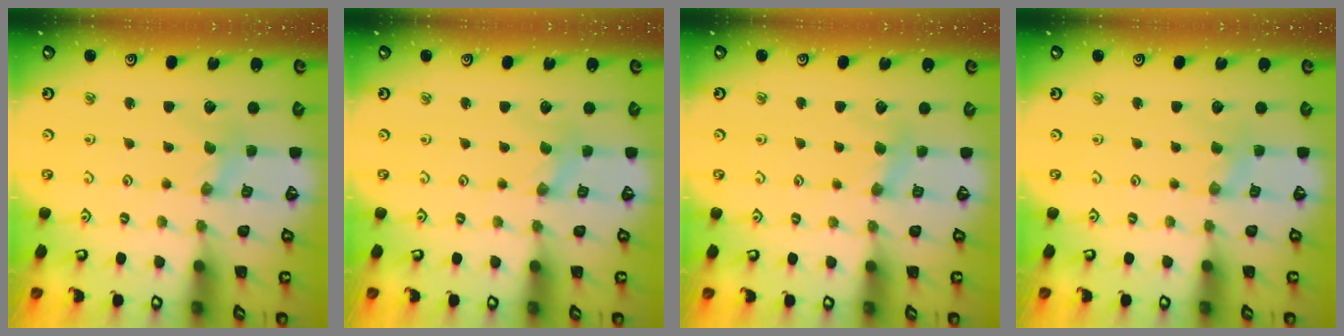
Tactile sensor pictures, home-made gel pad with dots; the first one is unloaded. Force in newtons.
{"total": 0.0}
{"total": 2.5, "press": 2.5, "slide": 0.4}
{"total": 1.3, "press": 1.2, "slide": 0.2}